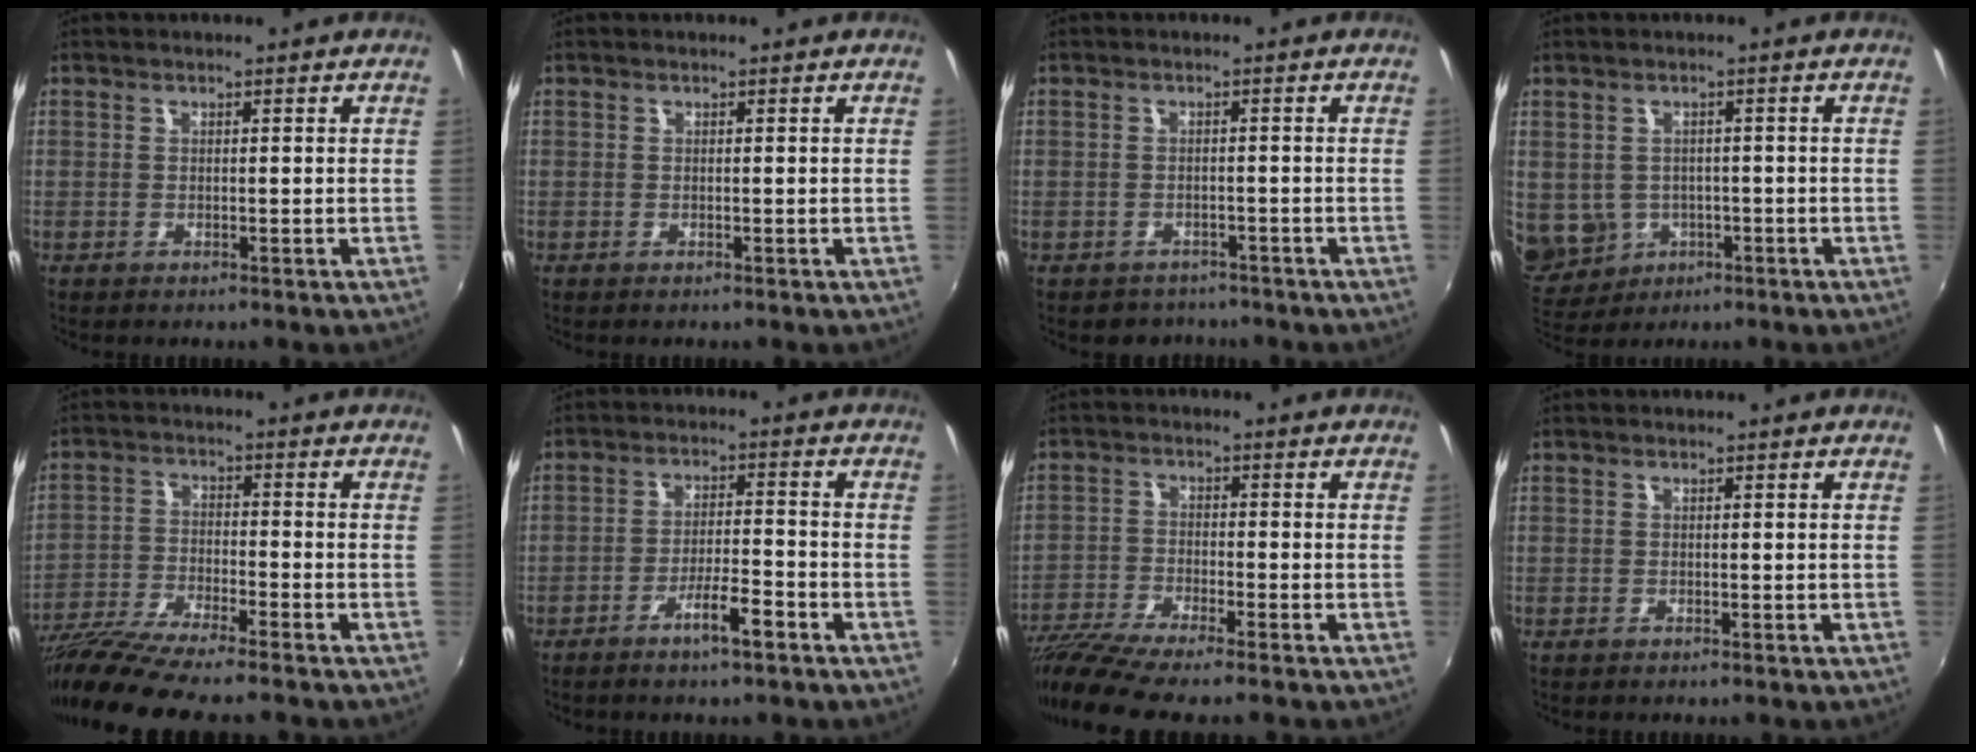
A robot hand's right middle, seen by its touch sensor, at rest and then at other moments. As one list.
[{"total": 0.0}, {"total": 3.6, "force": [-3.0, 2.0, 0.1], "torque": [-0.011, -0.002, -0.045]}, {"total": 7.9, "force": [-1.3, 7.2, 3.1], "torque": [-0.083, -0.004, 0.002]}, {"total": 12.3, "force": [-10.6, -0.1, 6.2], "torque": [-0.141, -0.033, -0.200]}, {"total": 5.5, "force": [-3.6, 0.5, 4.1], "torque": [-0.082, -0.001, -0.060]}, {"total": 9.6, "force": [-8.2, -0.1, 4.9], "torque": [-0.119, -0.030, -0.155]}, {"total": 0.0}]